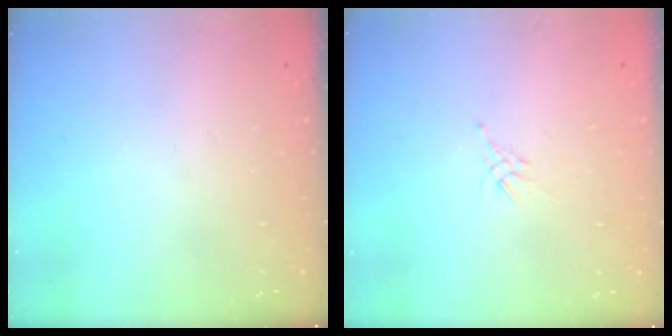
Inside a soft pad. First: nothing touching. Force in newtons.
{"total": 2.1, "press": 2.0, "slide": 0.5}